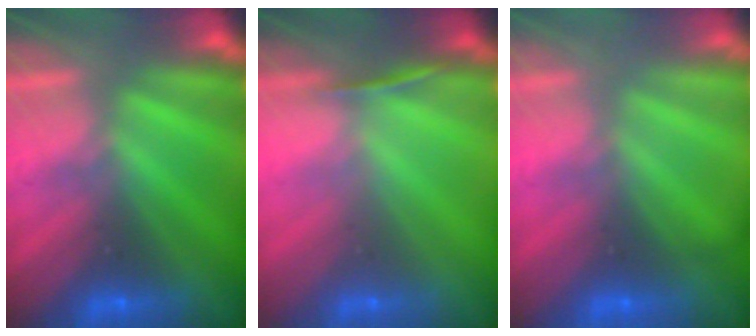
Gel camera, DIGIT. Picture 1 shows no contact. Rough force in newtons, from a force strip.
{"total": 1.3}
{"total": 2.1}